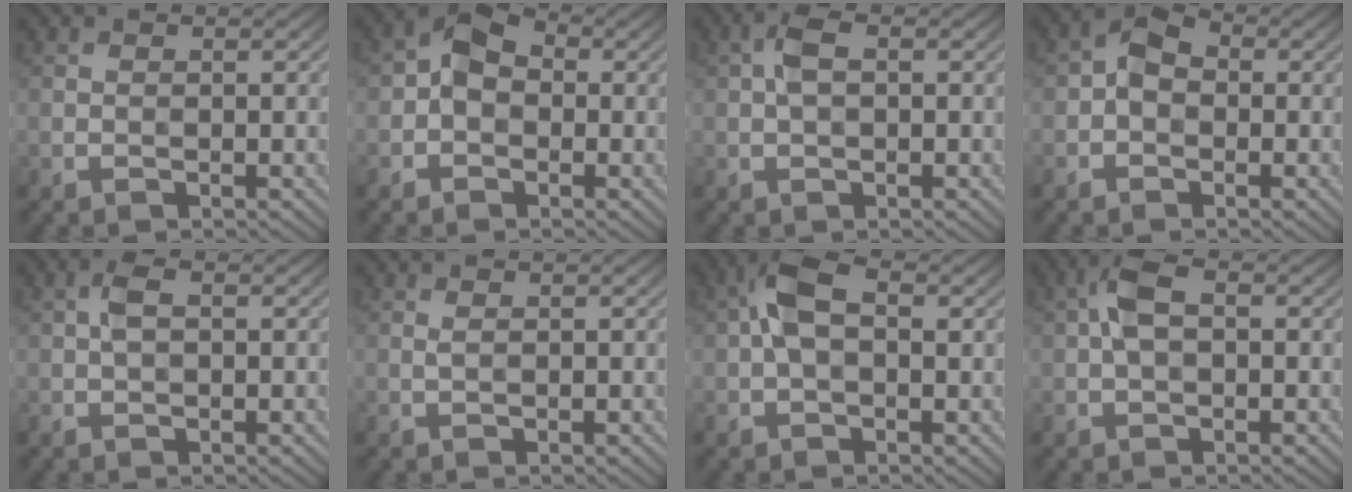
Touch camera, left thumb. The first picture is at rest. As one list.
[{"total": 4.5, "force": [-0.4, 3.4, 3.0], "torque": [-0.054, 0.012, -0.018]}, {"total": 3.2, "force": [0.4, 1.7, 2.7], "torque": [-0.059, 0.009, 0.004]}, {"total": 3.7, "force": [-0.5, 2.7, 2.4], "torque": [-0.044, 0.010, -0.020]}, {"total": 2.5, "force": [0.4, 1.3, 2.2], "torque": [-0.047, 0.008, 0.003]}, {"total": 0.6, "force": [0.2, 0.1, 0.6], "torque": [-0.015, 0.003, 0.004]}, {"total": 6.2, "force": [0.9, 3.3, 5.2], "torque": [-0.110, 0.014, 0.012]}, {"total": 4.8, "force": [0.5, 2.5, 4.0], "torque": [-0.090, 0.013, 0.006]}]